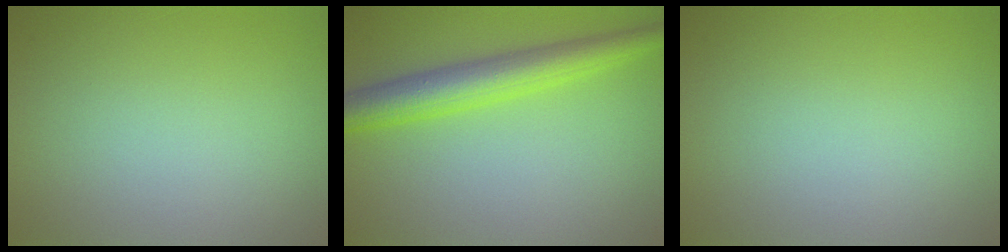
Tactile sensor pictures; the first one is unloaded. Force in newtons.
{"total": 4.9, "press": 4.9, "slide": 0.2}
{"total": 0.0}